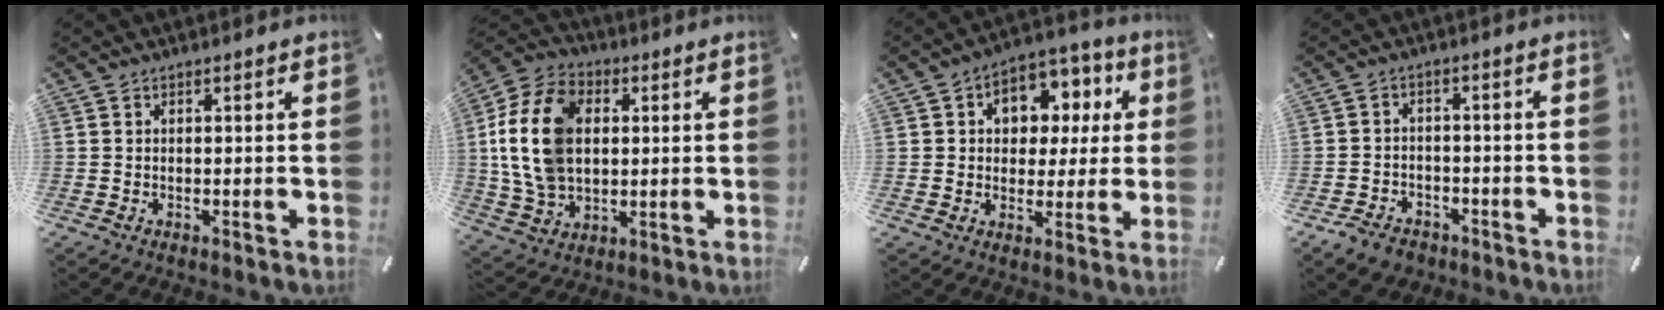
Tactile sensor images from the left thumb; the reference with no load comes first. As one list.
[{"total": 16.9, "force": [1.7, 12.7, 11.1], "torque": [-0.260, 0.012, 0.030]}, {"total": 9.6, "force": [2.2, 8.3, 4.3], "torque": [-0.065, -0.012, 0.041]}, {"total": 4.9, "force": [-3.6, 3.1, 1.3], "torque": [-0.030, 0.019, -0.070]}]